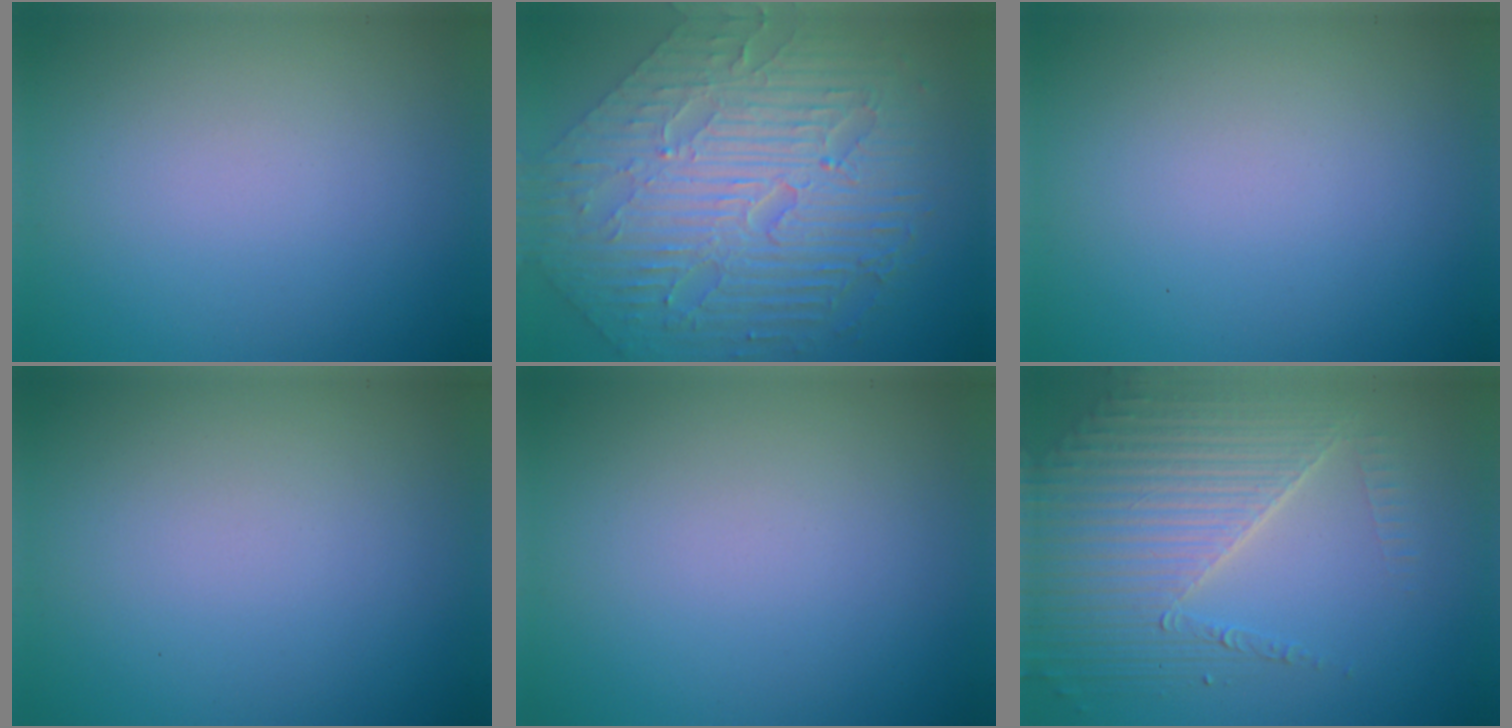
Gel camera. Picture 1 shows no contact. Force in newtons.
{"total": 10.7, "press": 7.2, "slide": 7.9}
{"total": 0.0}
{"total": 0.0}
{"total": 0.0}
{"total": 6.5, "press": 4.9, "slide": 4.3}